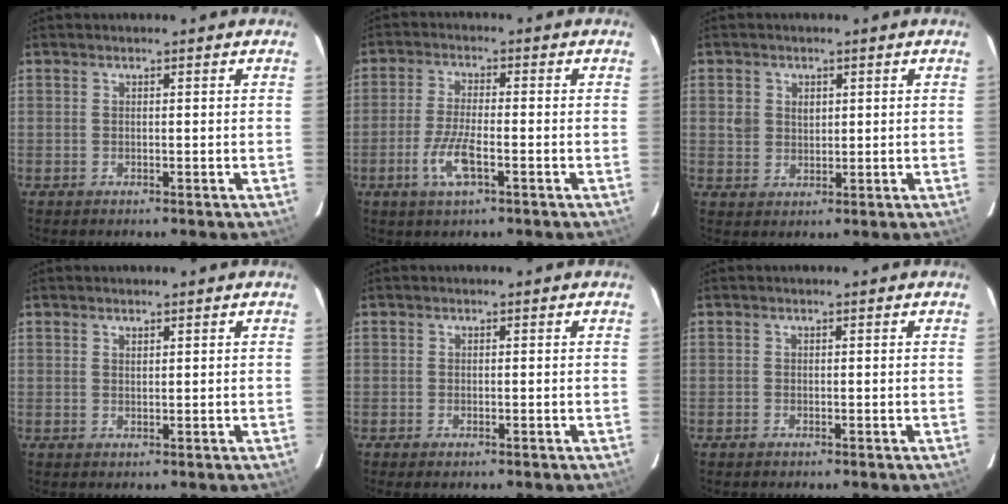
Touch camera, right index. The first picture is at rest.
{"total": 6.7, "force": [-2.9, 1.6, 5.8], "torque": [-0.127, -0.006, -0.057]}
{"total": 3.6, "force": [0.9, 3.2, 1.4], "torque": [-0.022, 0.008, 0.018]}
{"total": 0.8, "force": [0.7, 0.3, 0.2], "torque": [-0.004, 0.000, 0.013]}
{"total": 0.8, "force": [-0.6, 0.2, 0.5], "torque": [-0.010, -0.003, -0.010]}
{"total": 0.0}